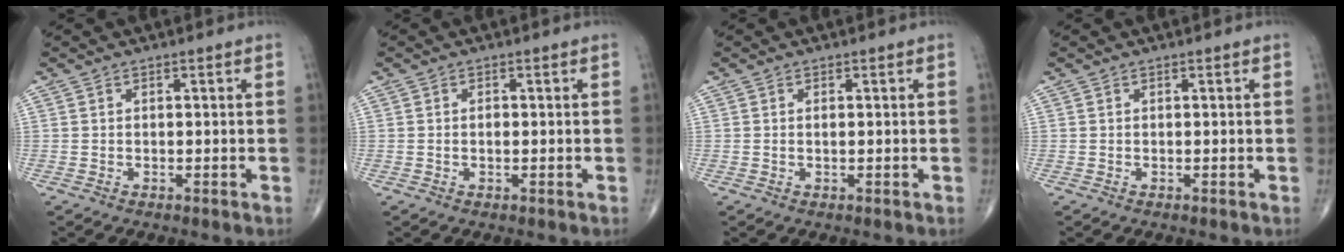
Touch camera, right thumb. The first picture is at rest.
{"total": 1.0, "force": [0.0, 0.5, 0.8], "torque": [-0.011, 0.001, 0.000]}
{"total": 0.6, "force": [0.1, 0.2, 0.6], "torque": [-0.008, 0.000, 0.002]}
{"total": 0.0}